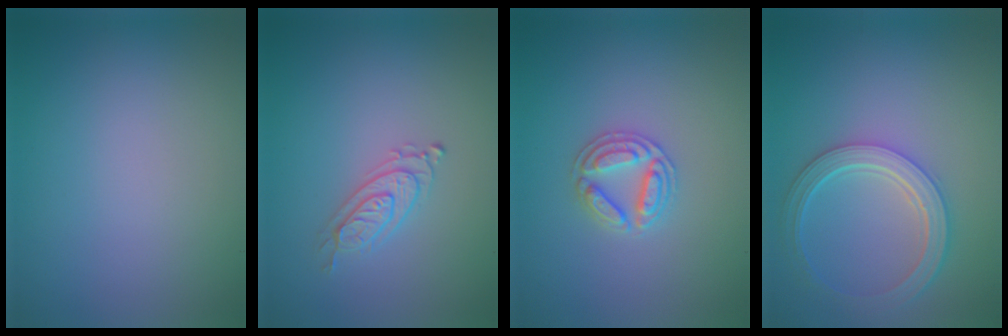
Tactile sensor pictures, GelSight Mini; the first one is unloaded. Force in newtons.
{"total": 2.2, "press": 2.1, "slide": 0.6}
{"total": 2.8, "press": 2.7, "slide": 0.5}
{"total": 5.1, "press": 4.0, "slide": 3.1}